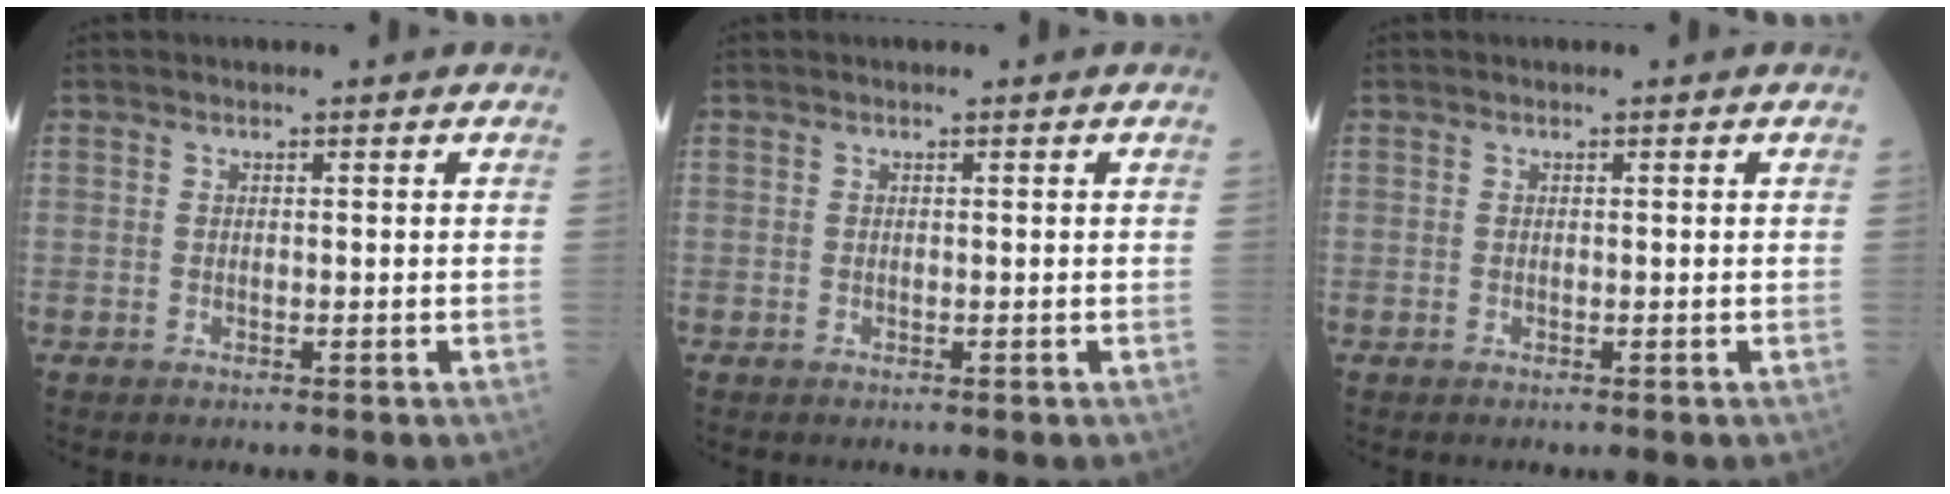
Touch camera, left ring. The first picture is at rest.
{"total": 0.0}
{"total": 0.0}